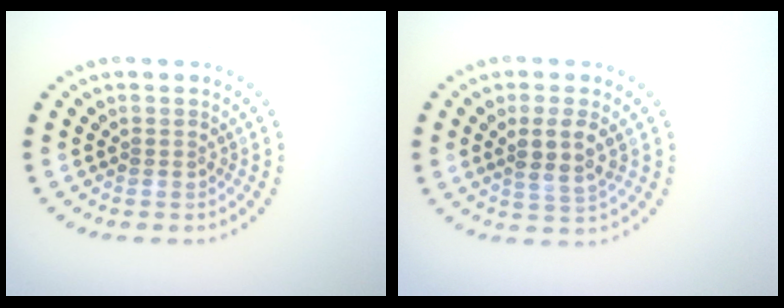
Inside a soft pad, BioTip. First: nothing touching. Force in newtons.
{"total": 2.7, "press": 2.5, "slide": 1.0}